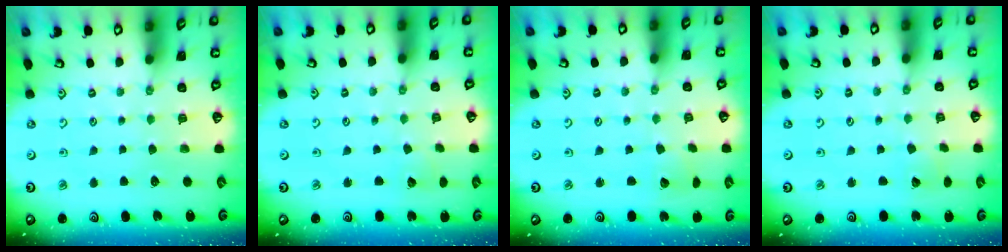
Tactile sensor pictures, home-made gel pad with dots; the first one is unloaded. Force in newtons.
{"total": 2.3, "press": 2.2, "slide": 0.3}
{"total": 3.7, "press": 3.7, "slide": 0.3}
{"total": 2.8, "press": 2.8, "slide": 0.4}